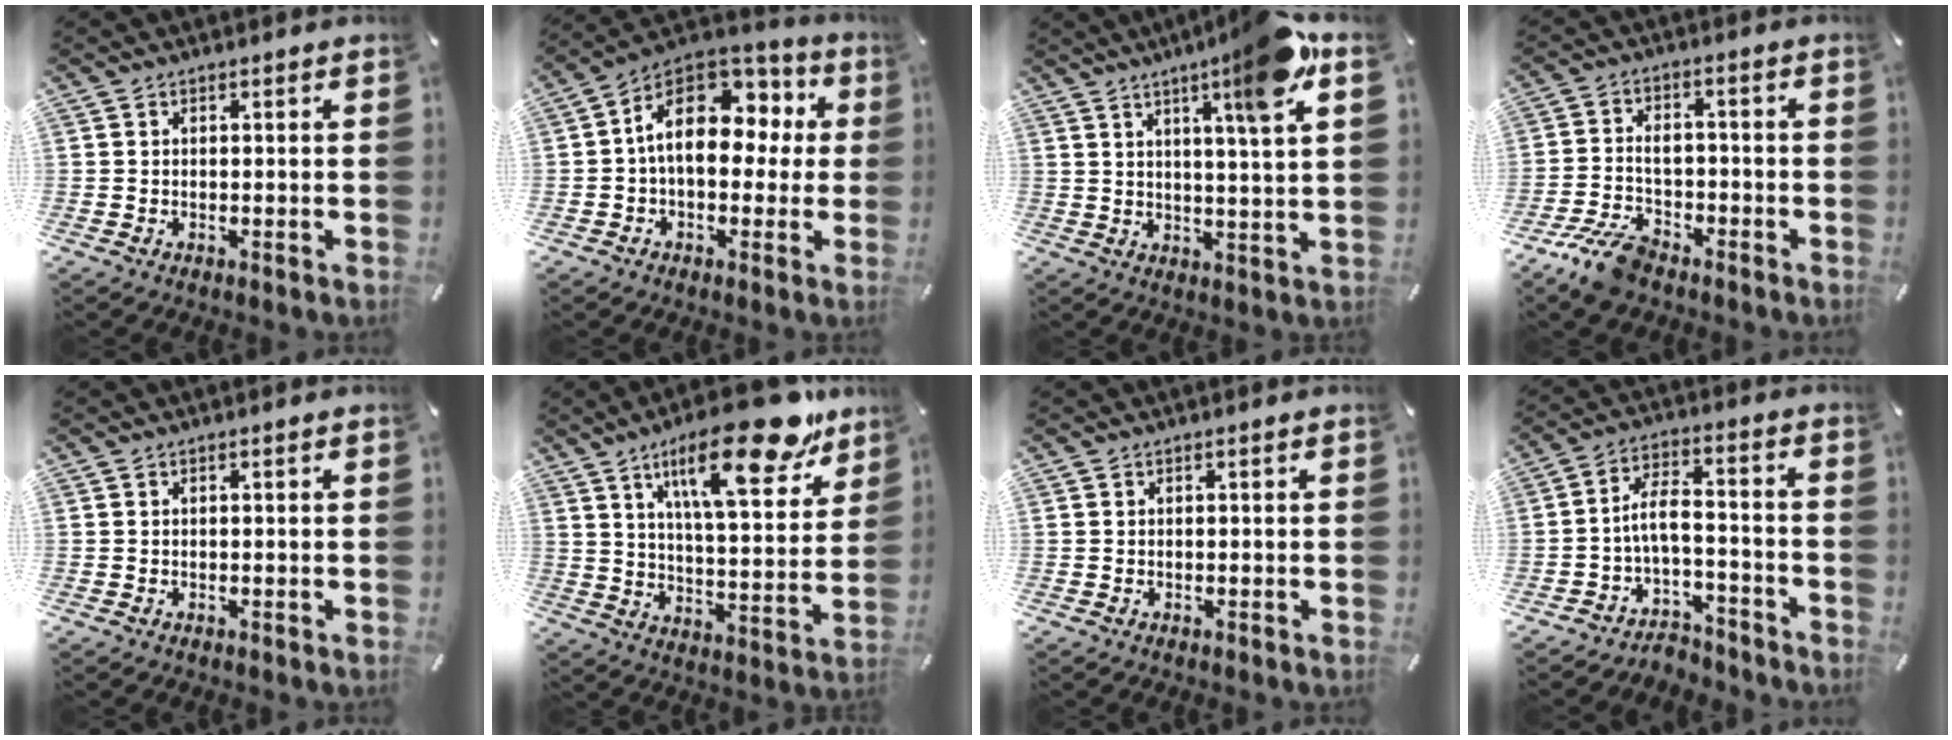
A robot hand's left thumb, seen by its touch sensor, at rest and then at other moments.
{"total": 16.1, "force": [3.2, 10.6, 11.7], "torque": [-0.196, -0.003, 0.056]}
{"total": 12.9, "force": [7.5, 0.6, 10.5], "torque": [-0.162, -0.029, 0.108]}
{"total": 8.7, "force": [-4.7, 5.1, 5.3], "torque": [-0.112, 0.023, -0.086]}
{"total": 0.0}
{"total": 22.8, "force": [14.0, 7.6, 16.3], "torque": [-0.243, -0.072, 0.220]}
{"total": 0.0}
{"total": 7.3, "force": [-2.6, 4.0, 5.5], "torque": [-0.116, 0.008, -0.050]}